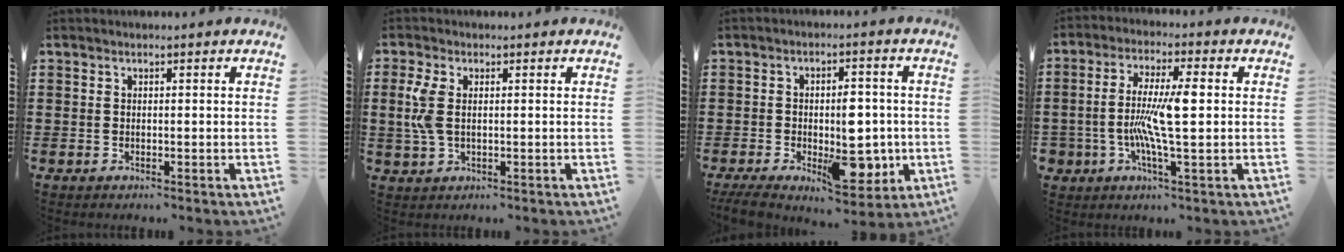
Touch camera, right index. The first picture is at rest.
{"total": 5.0, "force": [0.5, 2.5, 4.3], "torque": [-0.117, -0.002, 0.000]}
{"total": 9.7, "force": [-2.6, 5.2, 7.7], "torque": [-0.098, 0.001, -0.035]}
{"total": 7.6, "force": [-0.7, 2.1, 7.3], "torque": [-0.152, -0.001, -0.020]}